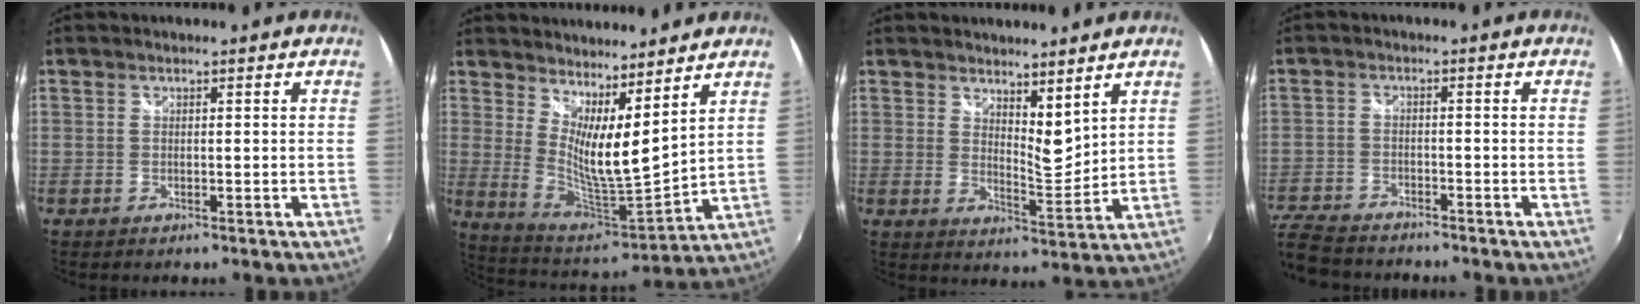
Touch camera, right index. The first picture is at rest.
{"total": 13.4, "force": [8.9, 2.3, 9.7], "torque": [-0.156, -0.021, 0.157]}
{"total": 6.5, "force": [5.1, 1.9, 3.6], "torque": [-0.048, -0.007, 0.086]}
{"total": 11.2, "force": [-9.7, 4.3, 3.7], "torque": [-0.122, -0.017, -0.176]}